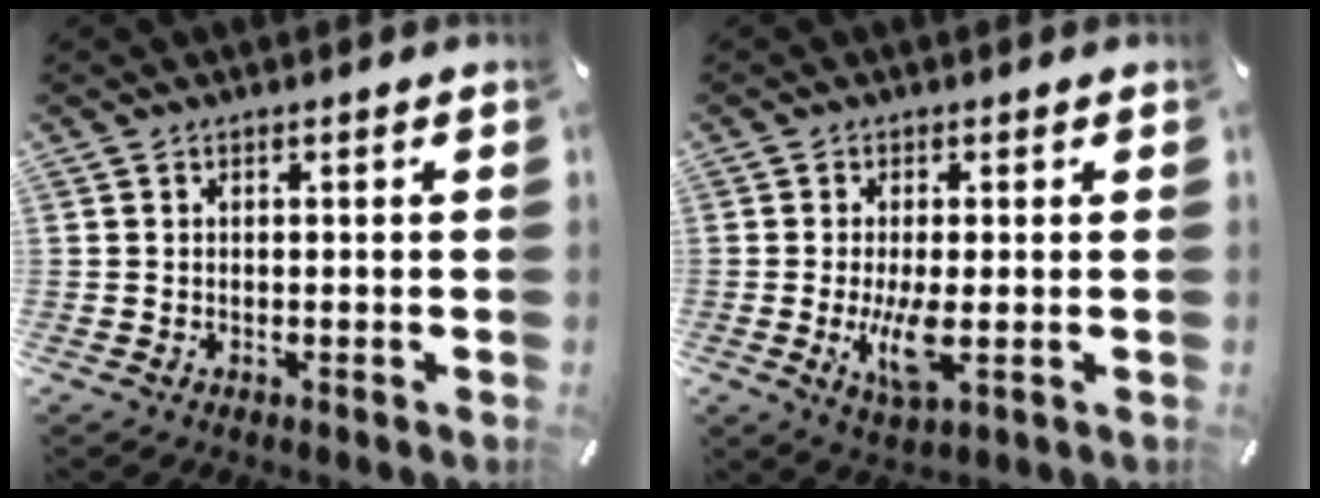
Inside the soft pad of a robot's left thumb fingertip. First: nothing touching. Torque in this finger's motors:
{"motor_torque": [0.72, 0.81, 0.02, -0.13, 0.08]}